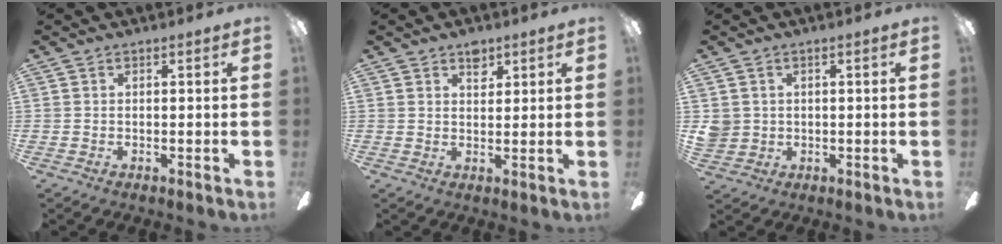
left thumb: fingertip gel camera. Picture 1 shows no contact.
{"total": 3.9, "force": [2.8, 2.2, 1.7], "torque": [-0.005, -0.015, 0.045]}
{"total": 3.4, "force": [0.8, 3.3, 0.4], "torque": [-0.008, 0.005, 0.016]}